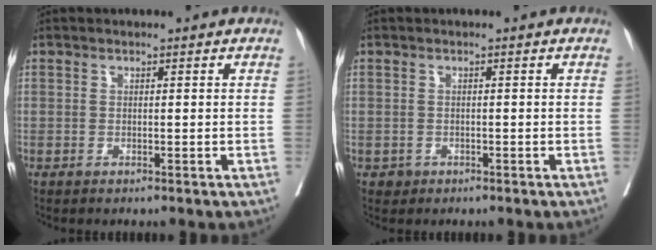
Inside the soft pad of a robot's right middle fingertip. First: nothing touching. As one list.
[{"total": 1.0, "force": [-0.5, 0.9, 0.1], "torque": [0.001, 0.004, -0.005]}]